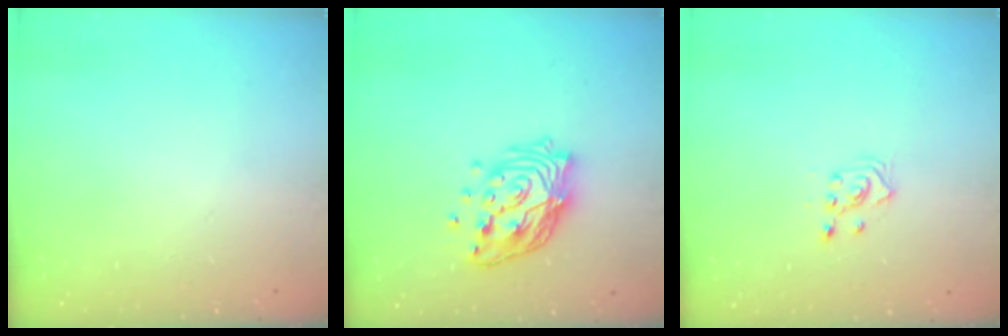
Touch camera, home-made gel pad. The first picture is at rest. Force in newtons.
{"total": 15.6, "press": 15.6, "slide": 1.3}
{"total": 2.6, "press": 2.4, "slide": 1.0}